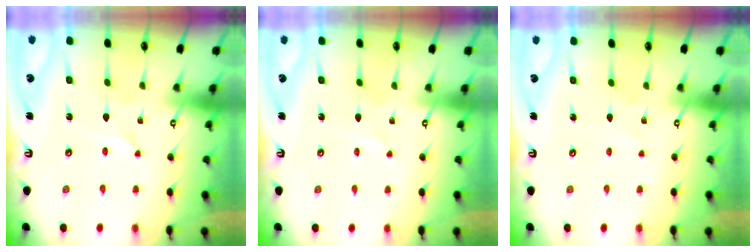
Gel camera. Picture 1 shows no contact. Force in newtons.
{"total": 1.4, "press": 1.4, "slide": 0.2}
{"total": 2.6, "press": 2.6, "slide": 0.2}